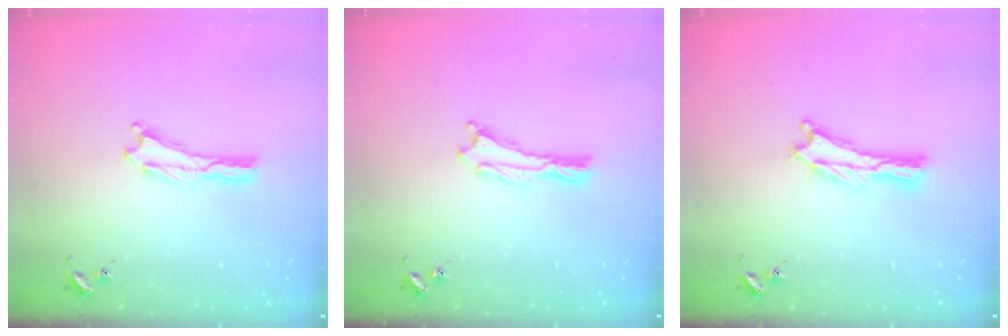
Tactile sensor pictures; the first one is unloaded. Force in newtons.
{"total": 0.0}
{"total": 0.7, "press": 0.7, "slide": 0.2}